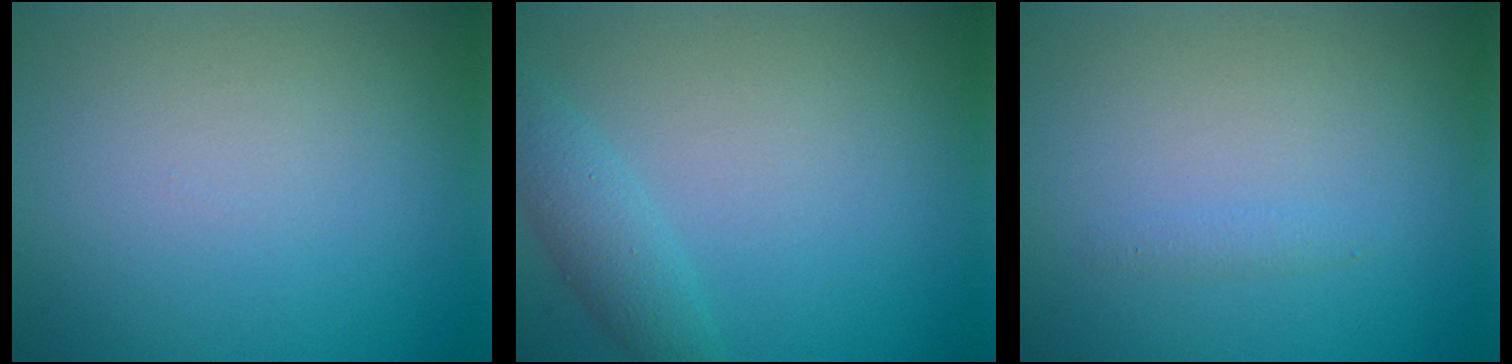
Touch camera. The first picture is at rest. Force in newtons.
{"total": 2.6, "press": 2.6, "slide": 0.1}
{"total": 0.7, "press": 0.7, "slide": 0.0}